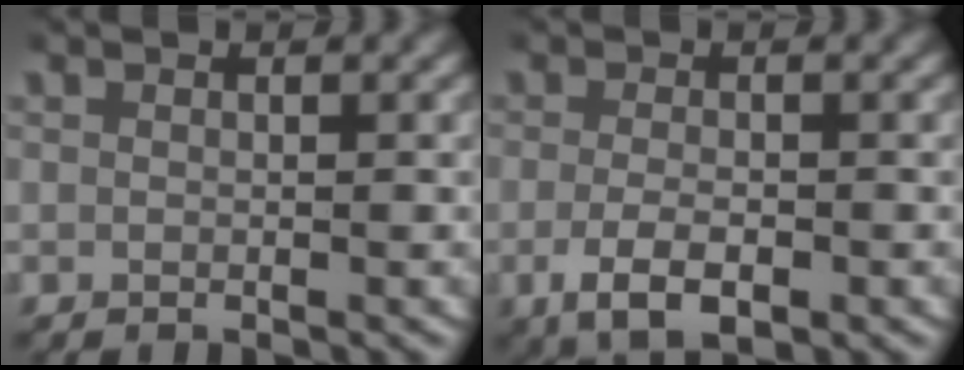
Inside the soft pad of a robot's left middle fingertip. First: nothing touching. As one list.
[{"total": 4.2, "force": [-1.7, 2.0, 3.3], "torque": [-0.066, -0.015, -0.020]}]